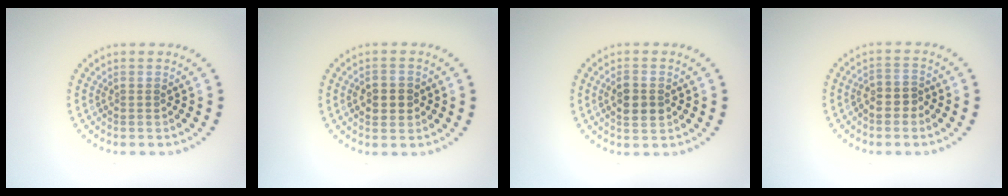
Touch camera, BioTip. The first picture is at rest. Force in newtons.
{"total": 2.5, "press": 2.5, "slide": 0.3}
{"total": 2.3, "press": 2.3, "slide": 0.3}
{"total": 2.1, "press": 2.0, "slide": 0.8}